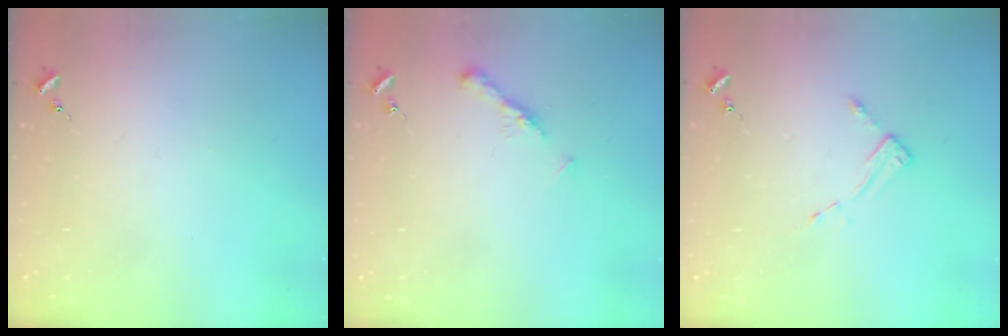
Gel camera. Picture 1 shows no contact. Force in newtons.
{"total": 6.8, "press": 6.7, "slide": 0.6}
{"total": 2.6, "press": 2.6, "slide": 0.4}